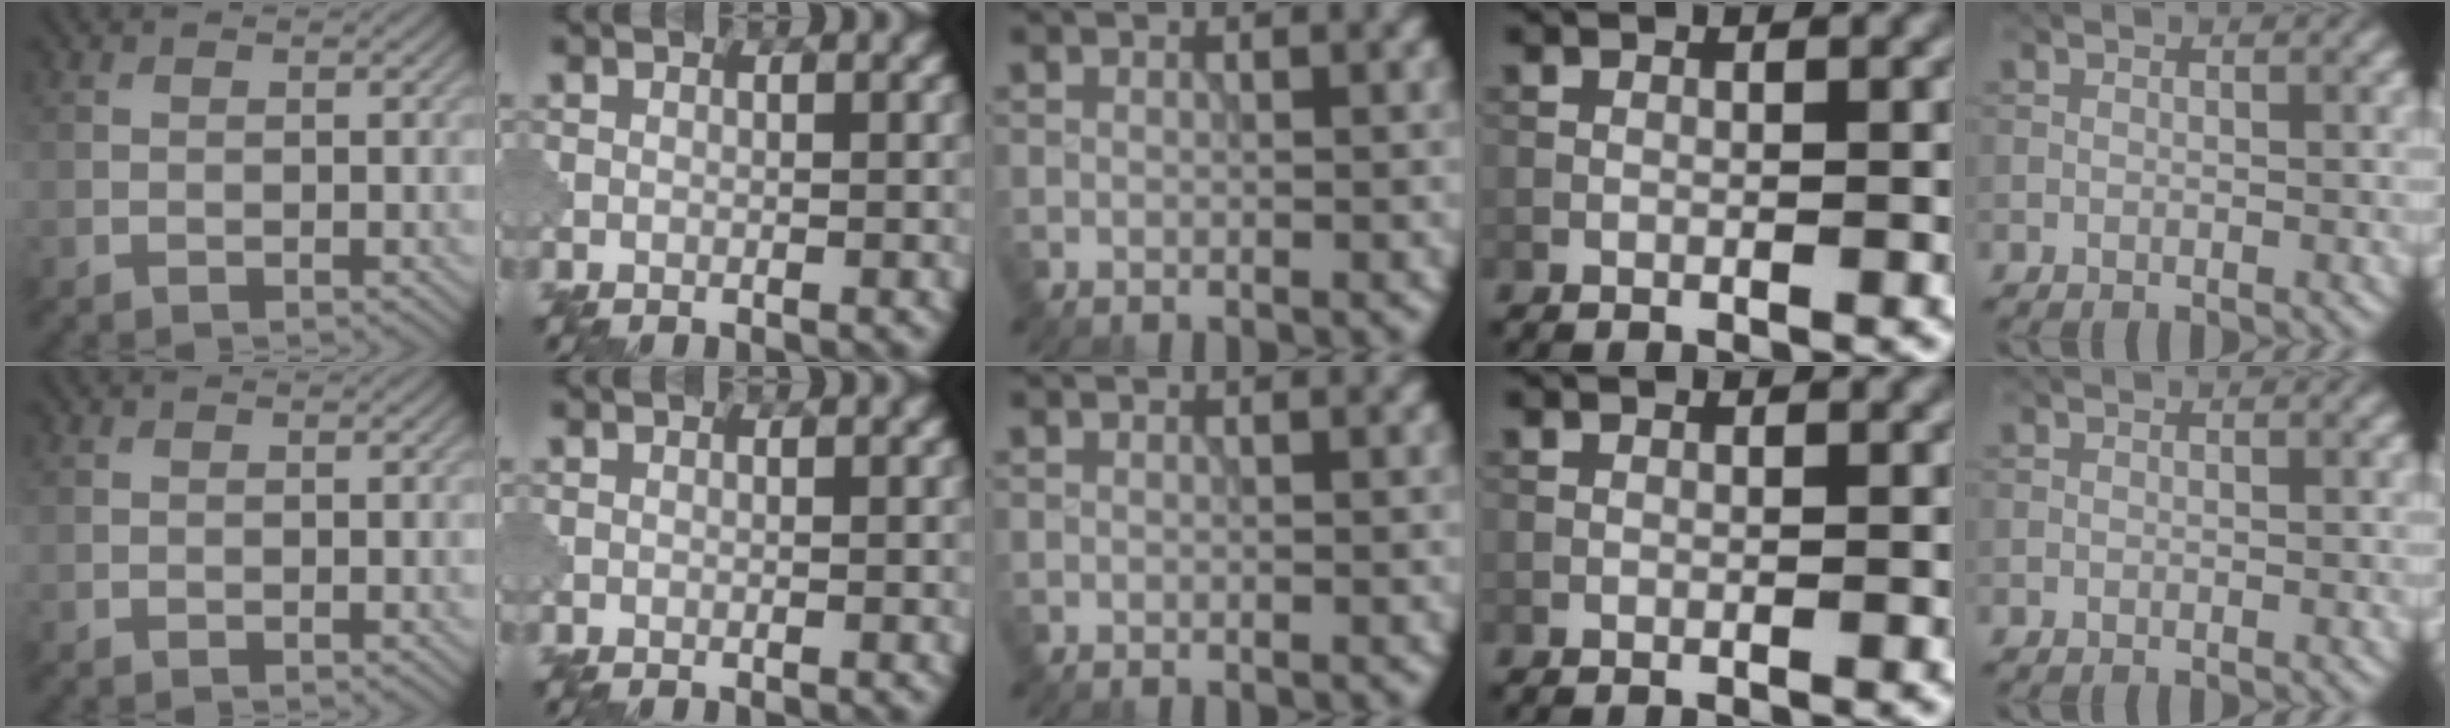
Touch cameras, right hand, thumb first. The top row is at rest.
{}